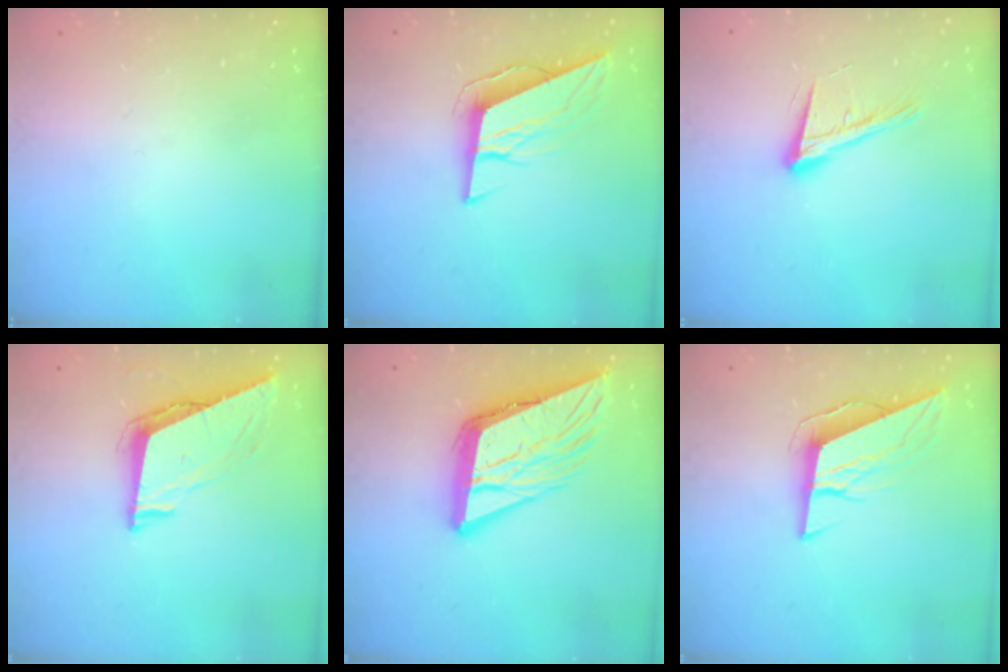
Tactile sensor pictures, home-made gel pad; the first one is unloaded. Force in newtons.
{"total": 9.5, "press": 9.3, "slide": 1.9}
{"total": 14.6, "press": 14.0, "slide": 3.9}
{"total": 7.5, "press": 7.5, "slide": 0.5}
{"total": 16.4, "press": 16.2, "slide": 2.8}
{"total": 9.5, "press": 9.3, "slide": 1.9}